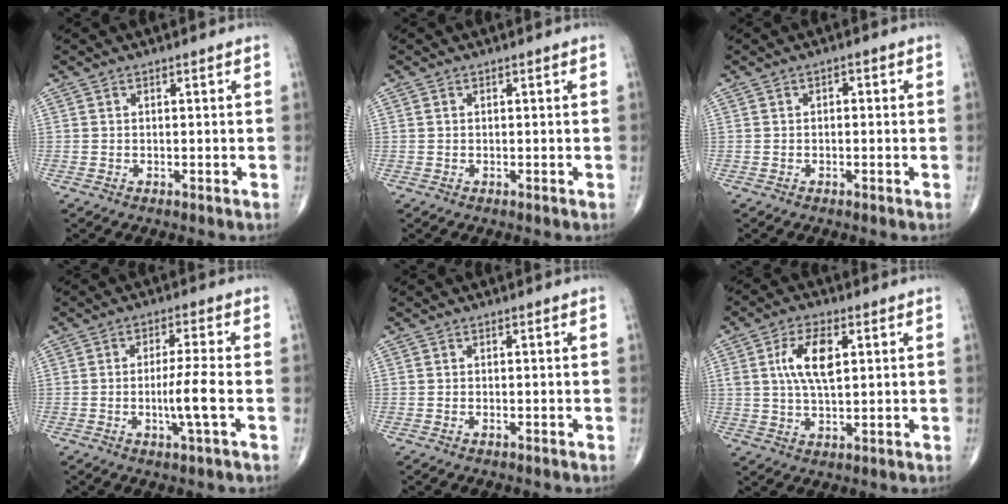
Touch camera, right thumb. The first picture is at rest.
{"total": 0.0}
{"total": 1.3, "force": [0.1, 0.8, 1.0], "torque": [-0.004, 0.004, -0.005]}
{"total": 6.1, "force": [-1.5, -0.1, 5.9], "torque": [-0.118, 0.002, -0.028]}
{"total": 0.0}
{"total": 8.6, "force": [2.2, 3.9, 7.4], "torque": [-0.138, -0.002, 0.041]}